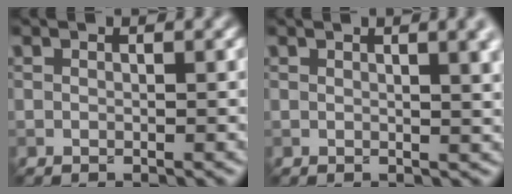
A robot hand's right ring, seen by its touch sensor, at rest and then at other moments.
{"total": 5.8, "force": [2.3, 2.4, 4.8], "torque": [-0.029, 0.020, 0.017]}